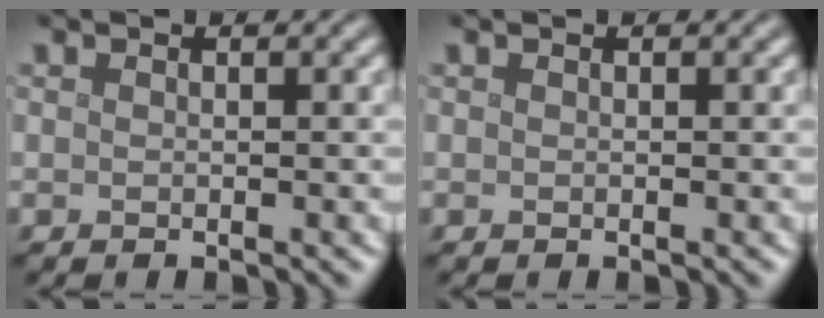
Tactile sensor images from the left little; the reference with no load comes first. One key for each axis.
{"total": 0.0}